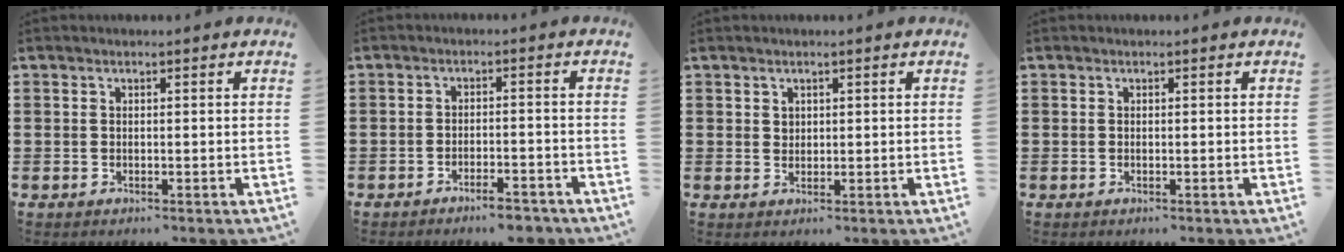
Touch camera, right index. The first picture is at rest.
{"total": 3.6, "force": [-3.4, 0.2, 1.3], "torque": [-0.022, 0.000, -0.065]}
{"total": 1.3, "force": [0.9, 0.9, 0.2], "torque": [-0.006, 0.003, 0.017]}
{"total": 0.0}